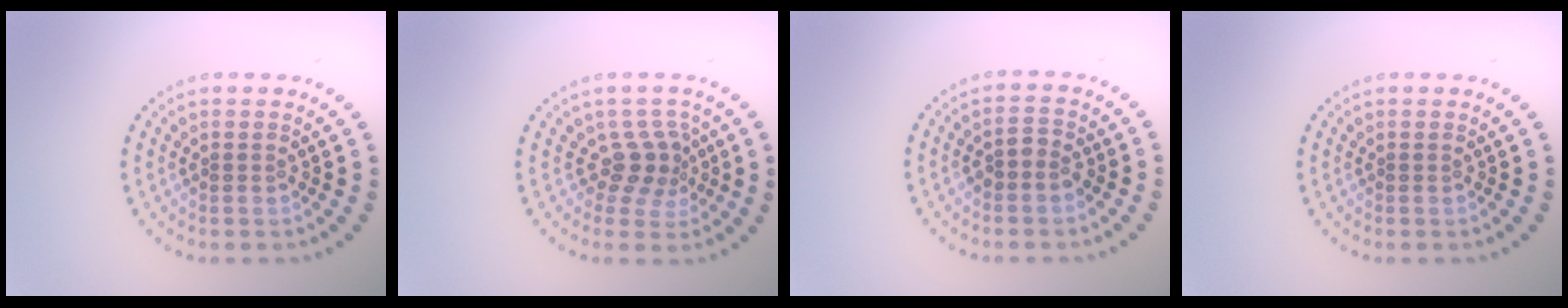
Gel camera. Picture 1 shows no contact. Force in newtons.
{"total": 2.6, "press": 1.9, "slide": 1.8}
{"total": 1.6, "press": 1.6, "slide": 0.5}
{"total": 0.0}